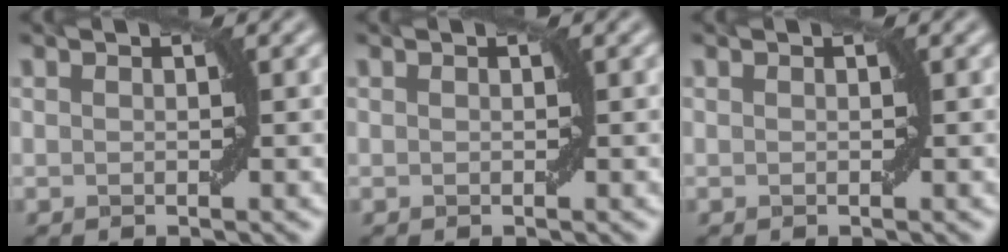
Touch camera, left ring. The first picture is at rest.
{"total": 0.0}
{"total": 0.0}